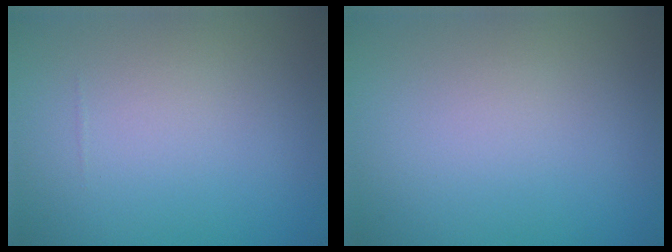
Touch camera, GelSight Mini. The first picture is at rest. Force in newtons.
{"total": 0.0}